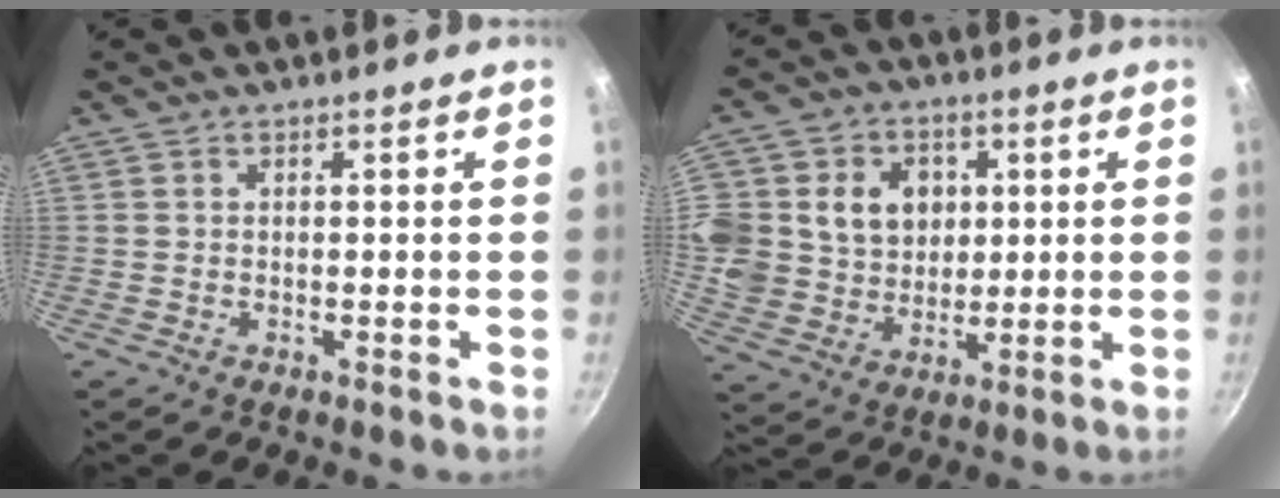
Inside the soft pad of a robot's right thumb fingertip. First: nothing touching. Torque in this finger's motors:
{"motor_torque": [0.11, 0.28, 0.13, -0.06, 0.13]}